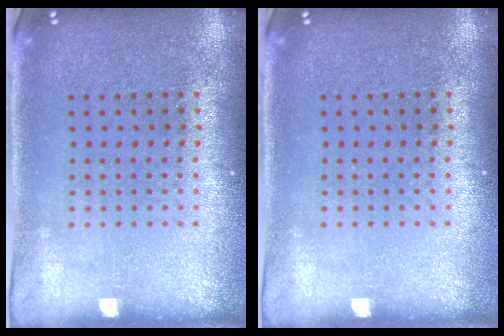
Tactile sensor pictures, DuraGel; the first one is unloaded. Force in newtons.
{"total": 0.0}